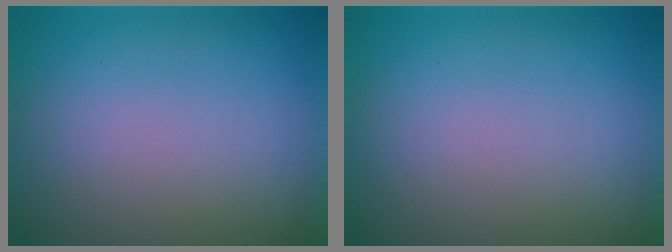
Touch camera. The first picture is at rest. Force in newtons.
{"total": 0.0}